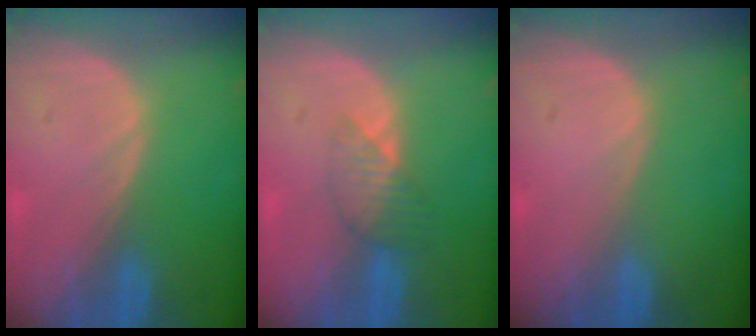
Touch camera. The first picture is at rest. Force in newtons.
{"total": 3.6, "press": 3.2, "slide": 1.6}
{"total": 0.0}